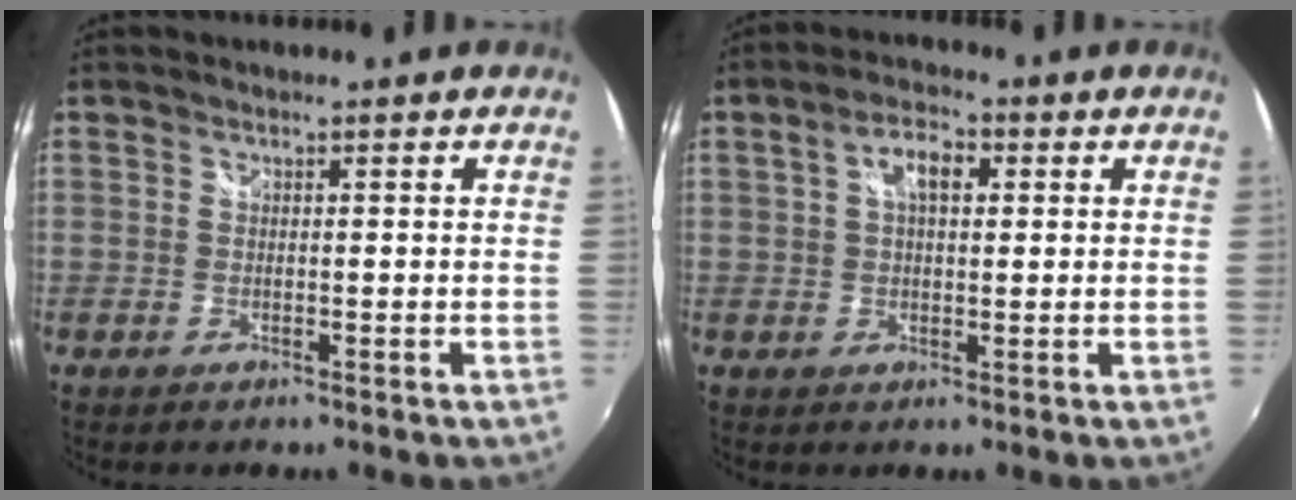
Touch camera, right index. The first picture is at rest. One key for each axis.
{"total": 5.5, "fx": 1.5, "fy": 2.9, "fz": 4.4, "tx": -0.076, "ty": 0.016, "tz": 0.024}